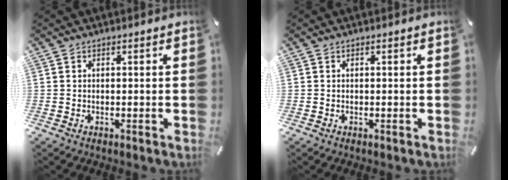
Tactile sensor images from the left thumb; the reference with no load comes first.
{"total": 0.0}